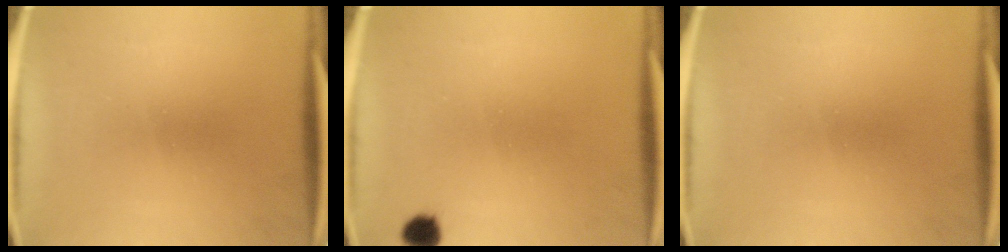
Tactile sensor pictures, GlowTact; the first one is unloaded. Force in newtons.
{"total": 2.8}
{"total": 0.0}